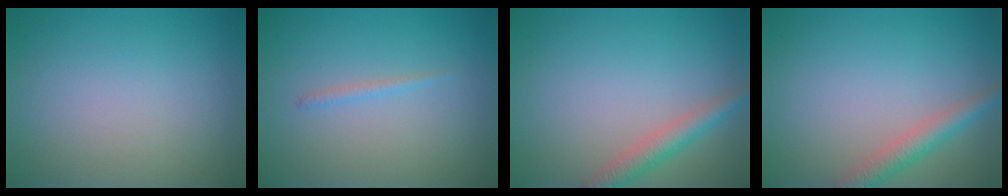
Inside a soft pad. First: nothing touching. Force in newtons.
{"total": 0.7, "press": 0.7, "slide": 0.1}
{"total": 2.6, "press": 2.6, "slide": 0.1}
{"total": 2.6, "press": 2.6, "slide": 0.1}